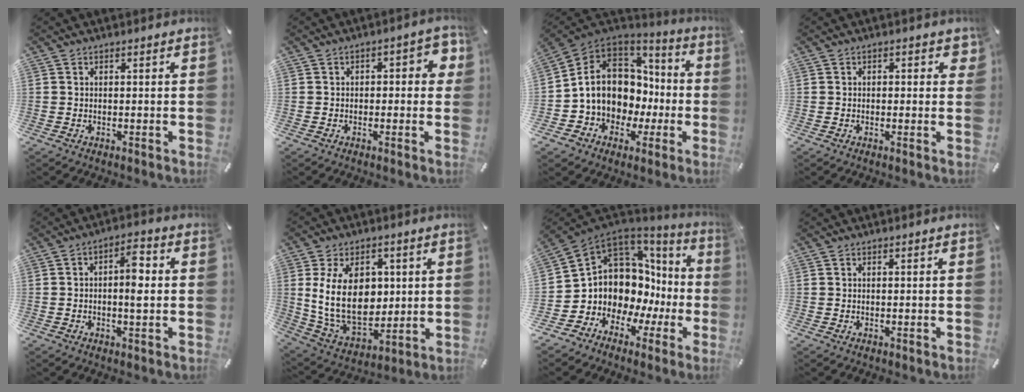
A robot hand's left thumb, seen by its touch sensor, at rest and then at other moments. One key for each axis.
{"total": 4.6, "fx": -0.5, "fy": 2.7, "fz": 3.6, "tx": -0.043, "ty": 0.009, "tz": -0.016}
{"total": 12.1, "fx": 0.0, "fy": 10.7, "fz": 5.6, "tx": -0.129, "ty": -0.018, "tz": 0.004}
{"total": 2.0, "fx": -0.1, "fy": 1.4, "fz": 1.4, "tx": -0.010, "ty": 0.002, "tz": -0.006}
{"total": 6.3, "fx": 0.0, "fy": 2.7, "fz": 5.7, "tx": -0.089, "ty": 0.011, "tz": -0.004}
{"total": 17.7, "fx": 2.6, "fy": 12.2, "fz": 12.5, "tx": -0.254, "ty": -0.007, "tz": 0.047}
{"total": 11.7, "fx": 1.8, "fy": 10.4, "fz": 5.2, "tx": -0.089, "ty": -0.062, "tz": 0.046}
{"total": 0.0}